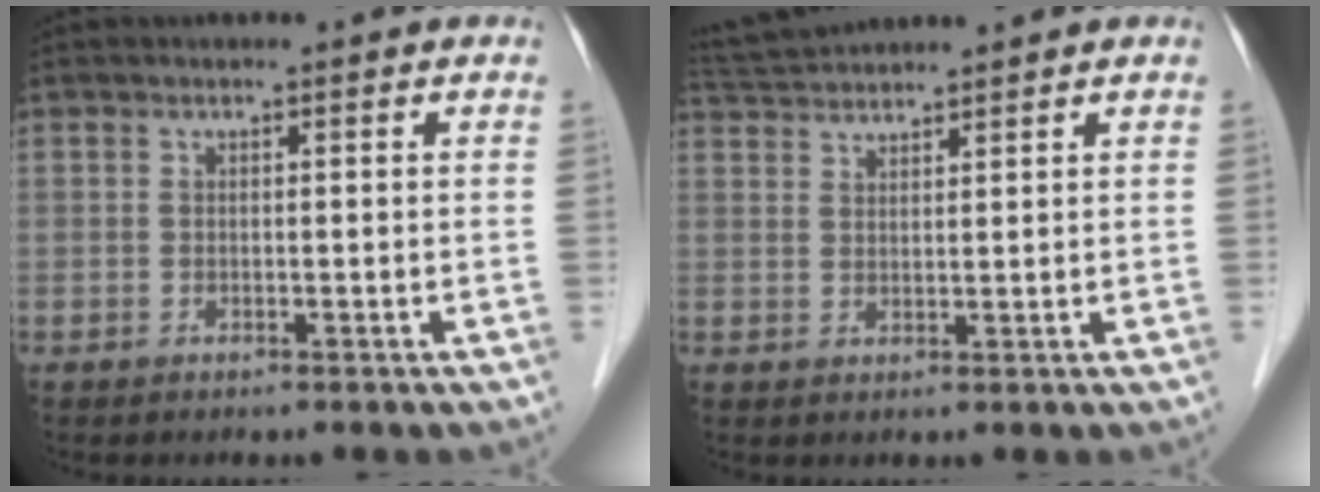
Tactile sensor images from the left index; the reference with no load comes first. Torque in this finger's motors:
{"motor_torque": [-0.21, -0.14, 0.00, 0.00]}